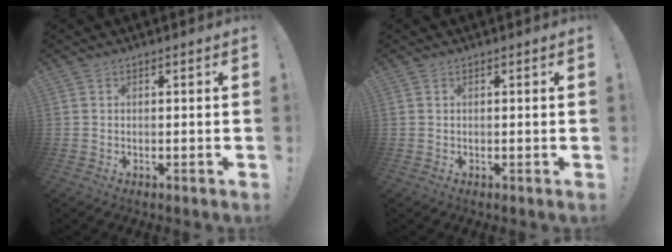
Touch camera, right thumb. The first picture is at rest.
{"total": 0.5, "force": [0.2, -0.2, 0.4], "torque": [-0.005, -0.002, 0.001]}